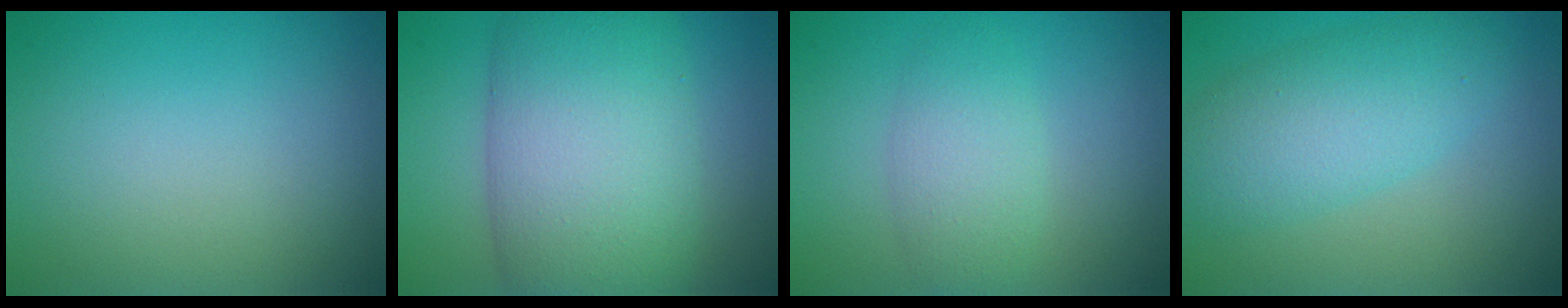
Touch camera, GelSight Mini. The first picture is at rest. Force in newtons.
{"total": 11.8, "press": 11.8, "slide": 0.4}
{"total": 3.0, "press": 3.0, "slide": 0.0}
{"total": 4.9, "press": 4.9, "slide": 0.1}